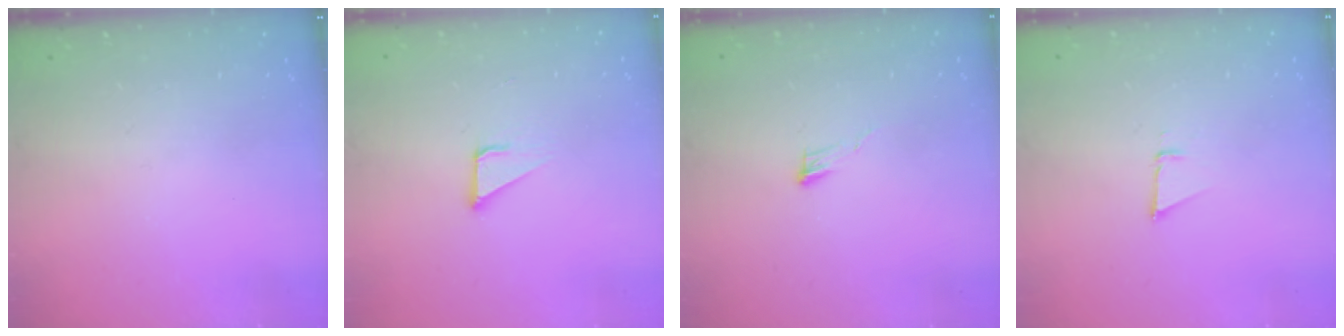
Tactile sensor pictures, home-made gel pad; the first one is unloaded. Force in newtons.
{"total": 2.1, "press": 2.1, "slide": 0.0}
{"total": 3.8, "press": 3.8, "slide": 0.3}
{"total": 2.6, "press": 2.5, "slide": 0.8}